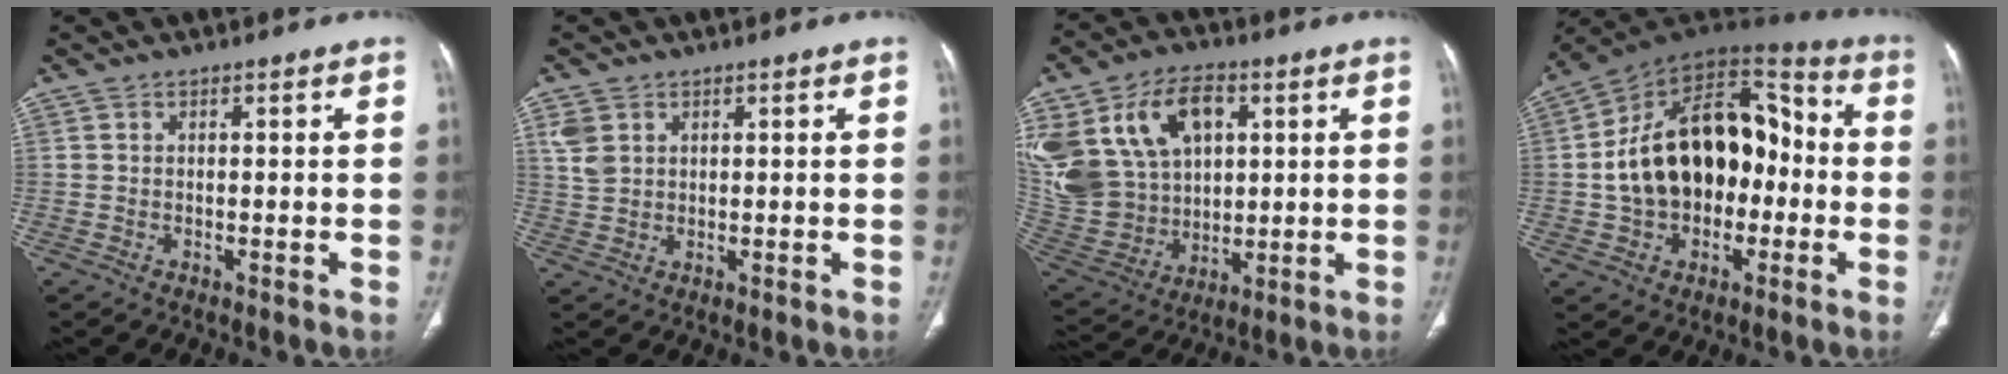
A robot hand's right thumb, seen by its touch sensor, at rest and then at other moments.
{"total": 3.9, "force": [1.7, 2.9, 1.9], "torque": [-0.037, -0.002, 0.044]}
{"total": 25.0, "force": [8.3, 17.9, 15.4], "torque": [-0.323, 0.019, 0.178]}
{"total": 23.5, "force": [-1.6, 15.5, 17.6], "torque": [-0.263, 0.052, -0.024]}